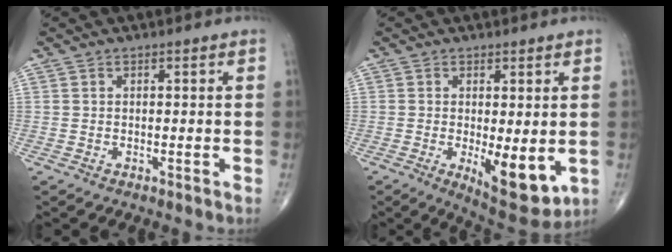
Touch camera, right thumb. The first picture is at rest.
{"total": 9.9, "force": [-1.8, 3.7, 9.0], "torque": [-0.117, -0.026, -0.015]}